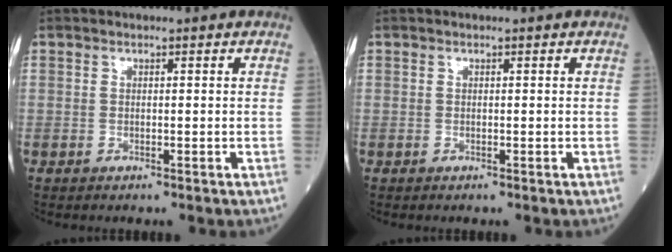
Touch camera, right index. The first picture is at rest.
{"total": 0.0}